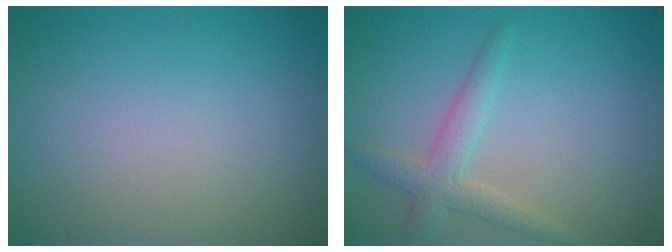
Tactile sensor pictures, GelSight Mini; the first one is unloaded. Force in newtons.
{"total": 2.6, "press": 2.6, "slide": 0.1}